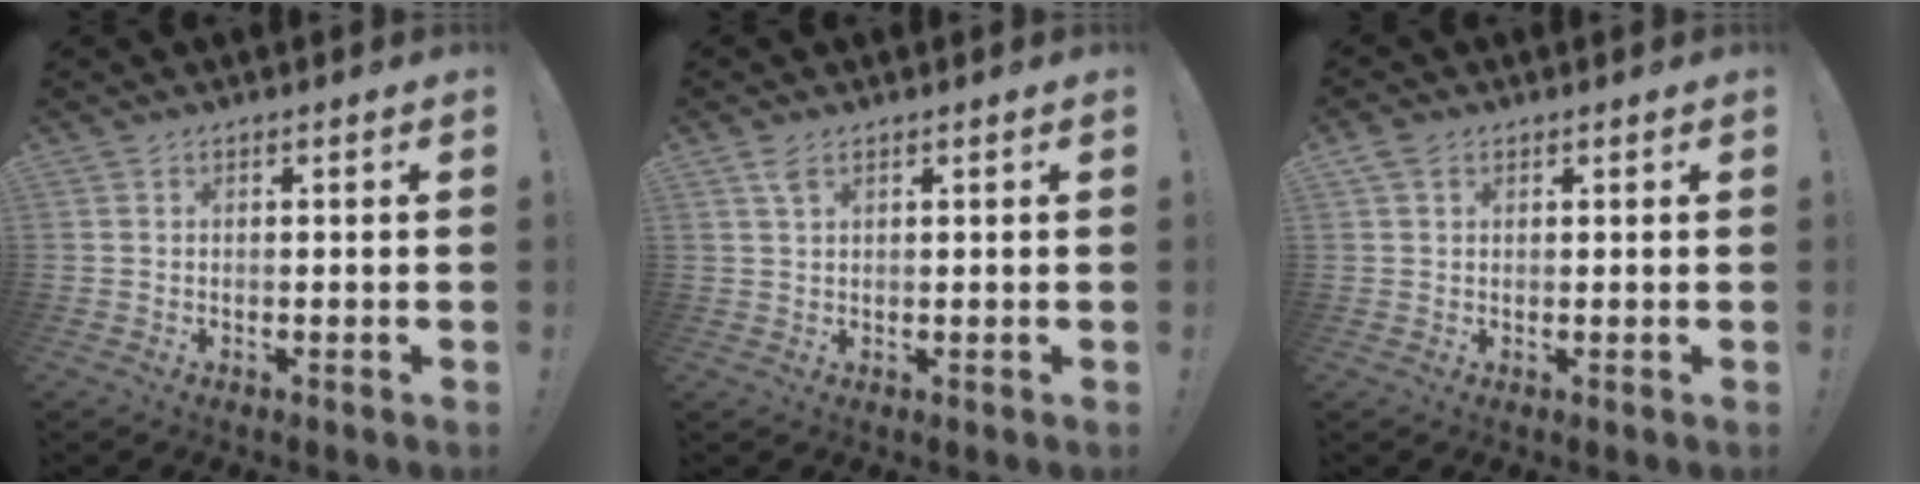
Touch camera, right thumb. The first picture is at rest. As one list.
[{"total": 3.0, "force": [1.6, 1.2, 2.2], "torque": [-0.042, -0.001, 0.030]}, {"total": 2.6, "force": [1.3, 1.8, 1.3], "torque": [-0.025, 0.003, 0.026]}]